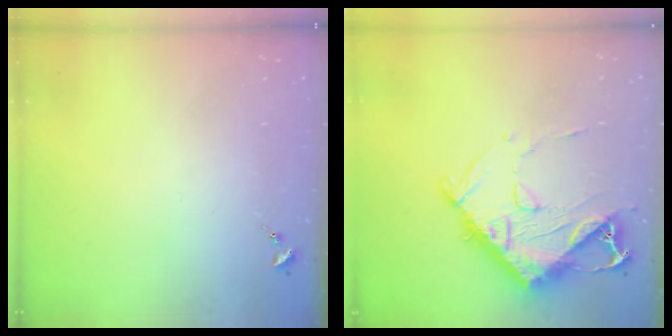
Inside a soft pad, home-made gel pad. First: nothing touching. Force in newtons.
{"total": 15.6, "press": 15.6, "slide": 1.1}